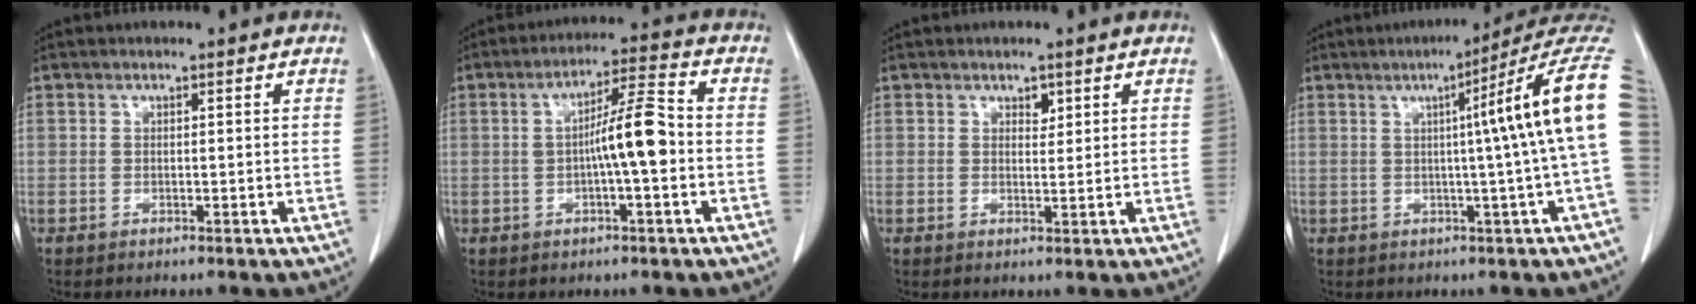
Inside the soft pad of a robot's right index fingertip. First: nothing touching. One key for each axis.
{"total": 7.8, "fx": -0.7, "fy": 0.8, "fz": 7.8, "tx": -0.131, "ty": 0.017, "tz": -0.016}
{"total": 1.6, "fx": 1.0, "fy": 0.9, "fz": 0.9, "tx": -0.010, "ty": -0.006, "tz": 0.016}
{"total": 13.4, "fx": 2.5, "fy": -2.0, "fz": 13.0, "tx": -0.155, "ty": 0.022, "tz": 0.024}